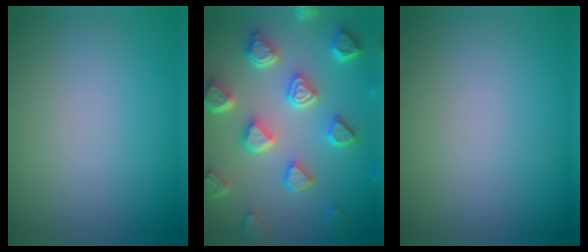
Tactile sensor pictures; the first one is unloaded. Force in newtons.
{"total": 7.1, "press": 5.7, "slide": 4.2}
{"total": 0.0}